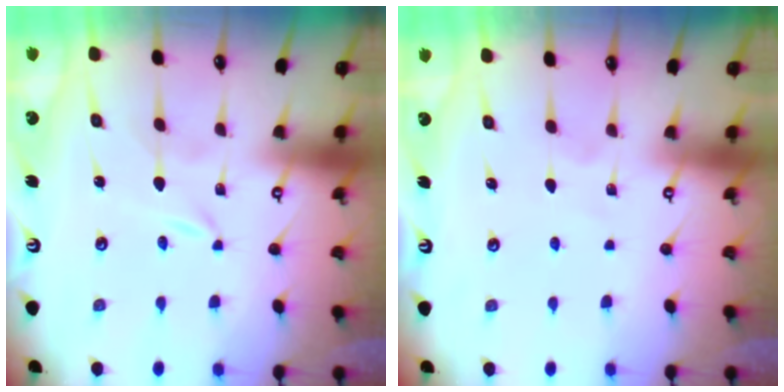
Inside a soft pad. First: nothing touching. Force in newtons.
{"total": 2.0, "press": 2.0, "slide": 0.2}